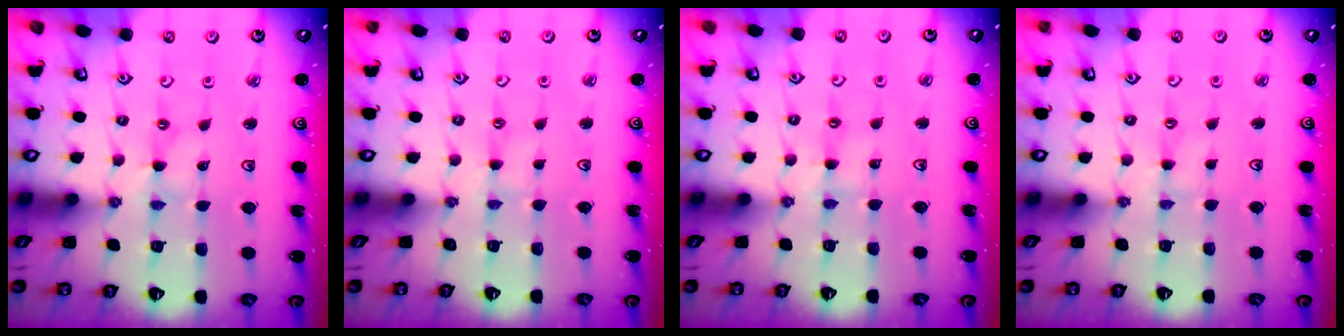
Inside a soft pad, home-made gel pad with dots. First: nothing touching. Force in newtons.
{"total": 1.3, "press": 1.3, "slide": 0.4}
{"total": 2.6, "press": 2.6, "slide": 0.3}
{"total": 2.0, "press": 1.9, "slide": 0.4}